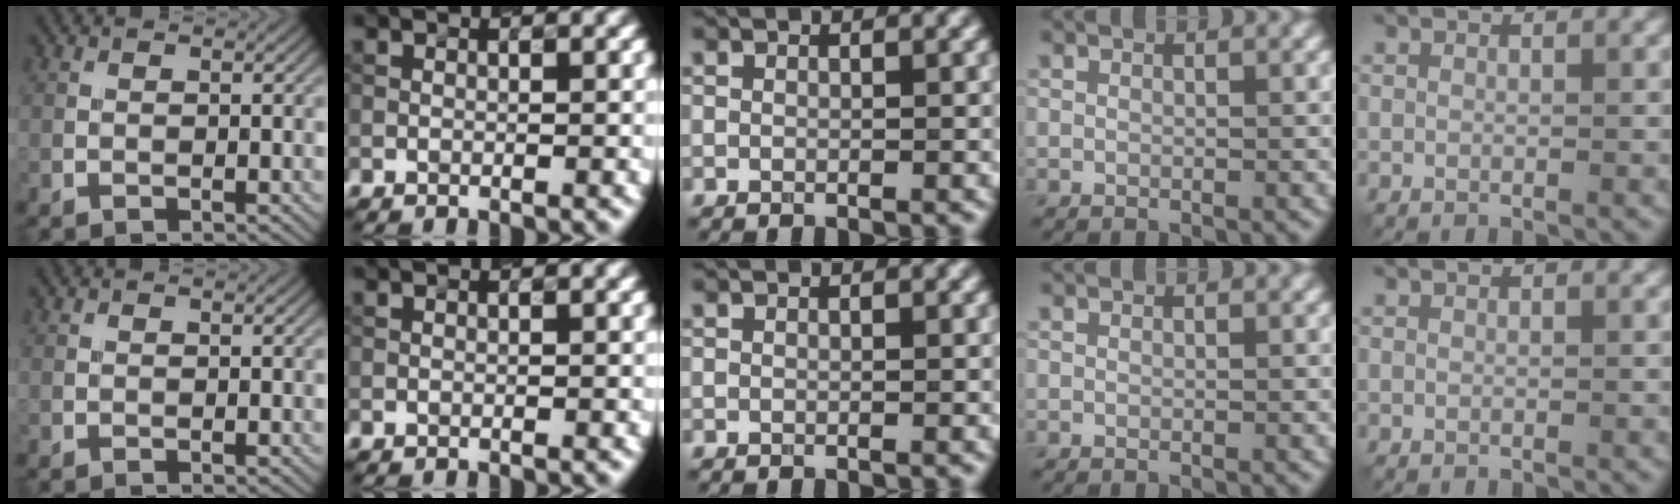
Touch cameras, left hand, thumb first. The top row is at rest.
{}